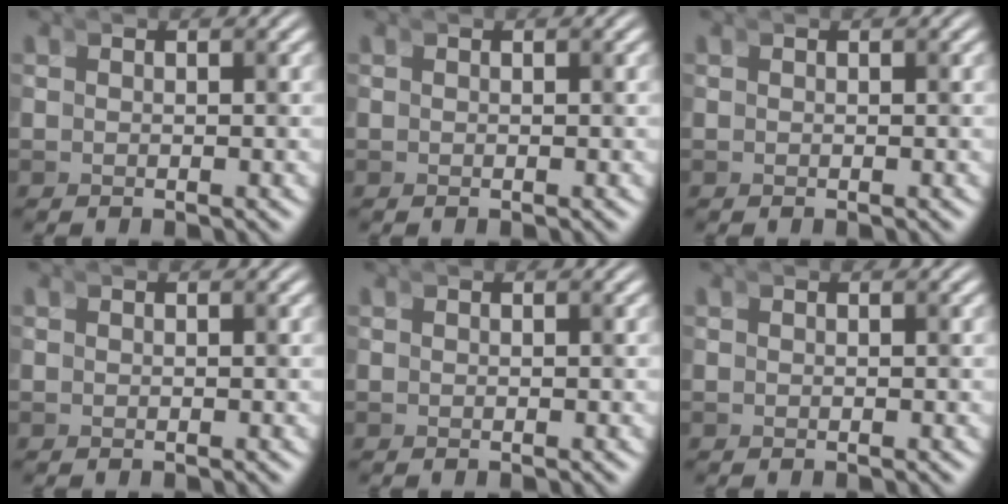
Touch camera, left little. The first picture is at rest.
{"total": 0.0}
{"total": 0.0}
{"total": 0.0}
{"total": 0.0}
{"total": 0.0}